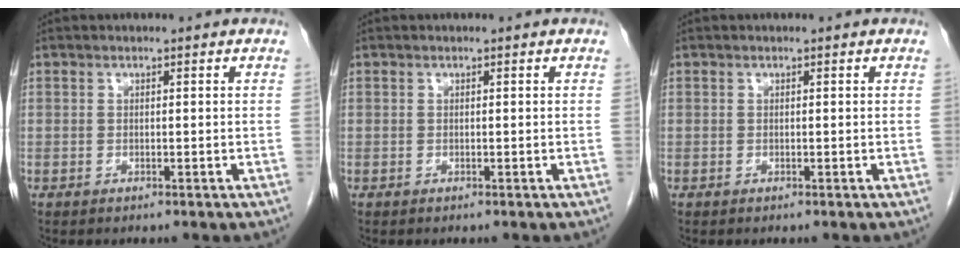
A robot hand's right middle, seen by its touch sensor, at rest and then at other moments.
{"total": 0.0}
{"total": 0.0}